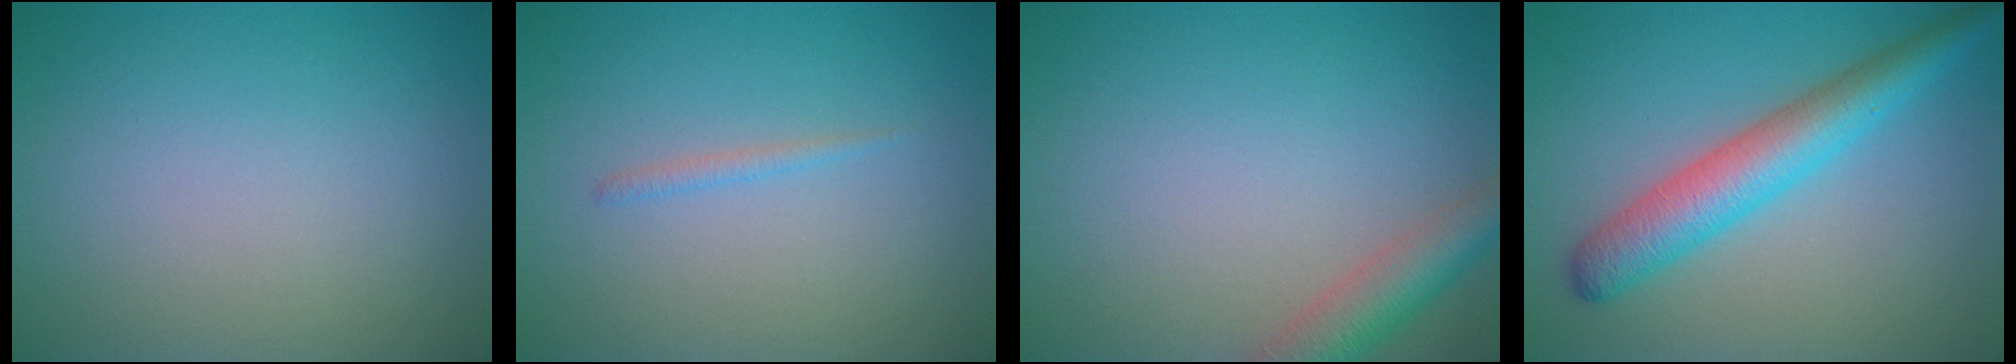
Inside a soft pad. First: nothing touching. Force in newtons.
{"total": 0.7, "press": 0.7, "slide": 0.1}
{"total": 3.8, "press": 3.8, "slide": 0.2}
{"total": 5.5, "press": 5.5, "slide": 0.1}